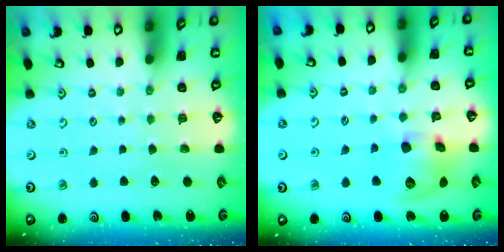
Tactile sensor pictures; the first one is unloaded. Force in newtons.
{"total": 11.6, "press": 11.5, "slide": 1.8}